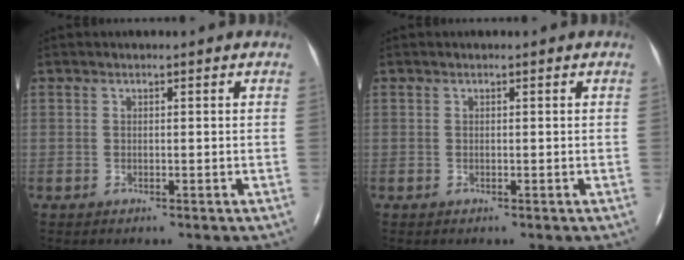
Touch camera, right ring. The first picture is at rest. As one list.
[{"total": 0.0}]